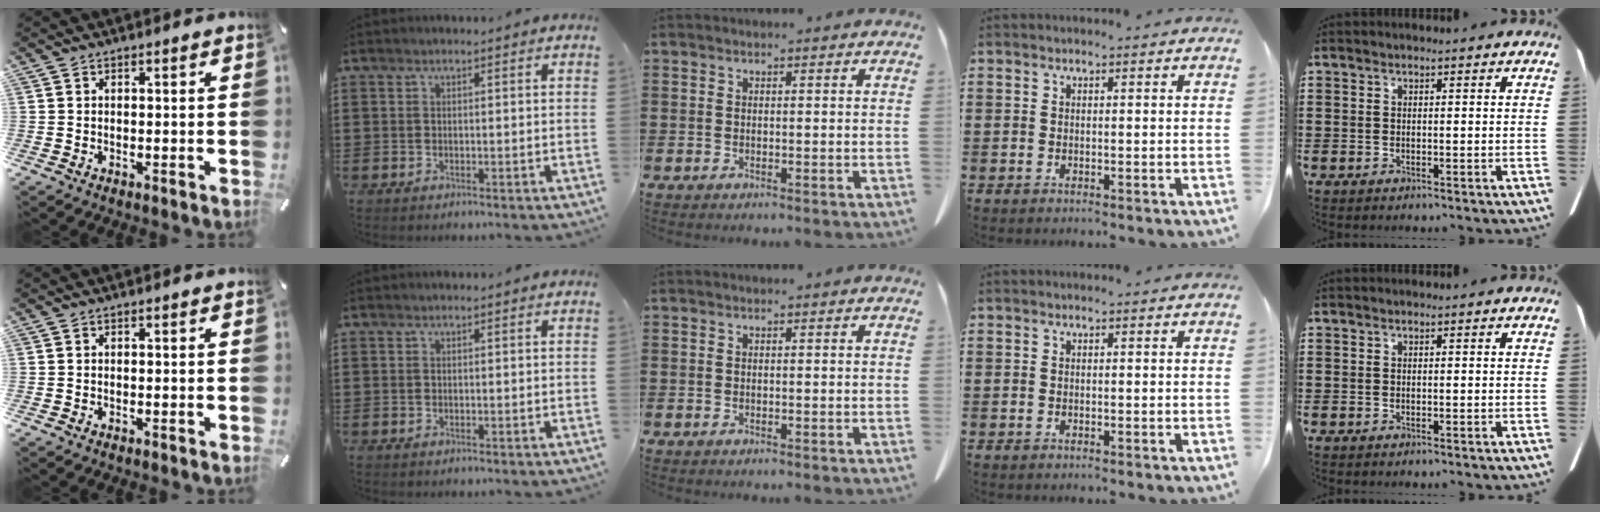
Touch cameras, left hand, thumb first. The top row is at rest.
{}